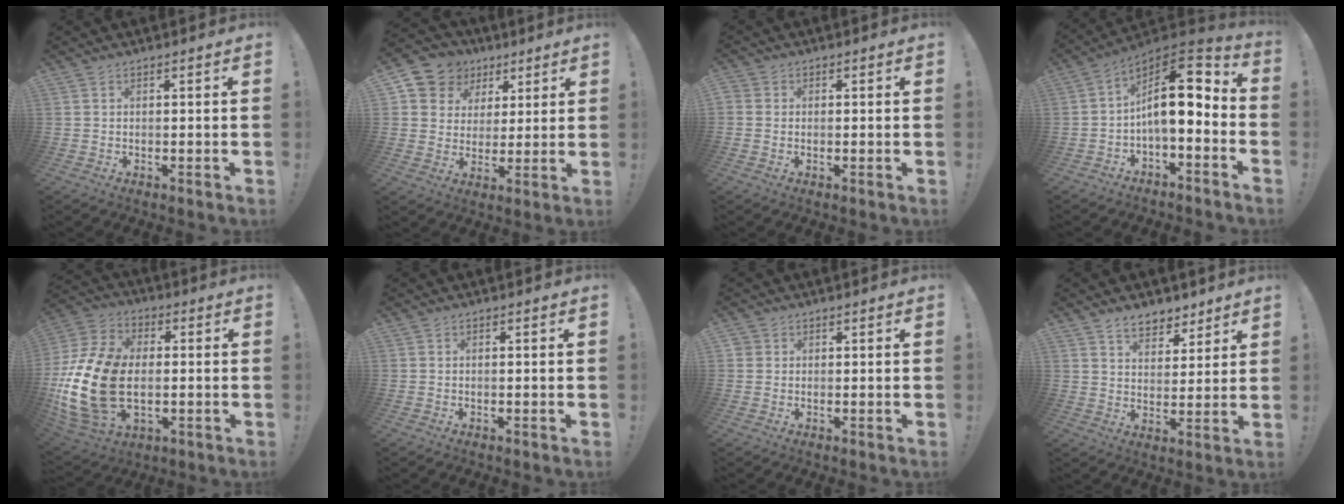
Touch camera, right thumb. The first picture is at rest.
{"total": 9.4, "force": [4.4, 8.0, 2.0], "torque": [-0.034, -0.030, 0.090]}
{"total": 1.1, "force": [0.0, 1.0, 0.4], "torque": [-0.012, 0.007, 0.001]}
{"total": 14.0, "force": [1.8, 6.3, 12.3], "torque": [-0.197, -0.009, 0.031]}
{"total": 22.5, "force": [-2.8, 15.4, 16.2], "torque": [-0.318, 0.028, -0.038]}
{"total": 0.0}
{"total": 1.6, "force": [0.6, 1.4, 0.4], "torque": [-0.004, -0.001, 0.009]}
{"total": 7.8, "force": [5.9, 4.5, 2.4], "torque": [-0.028, -0.040, 0.110]}